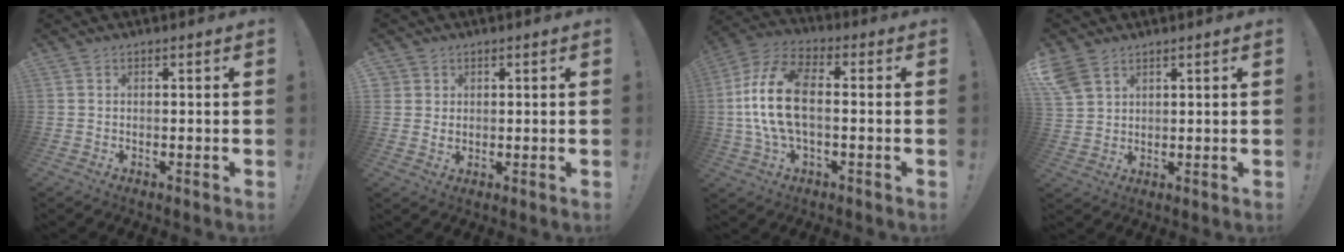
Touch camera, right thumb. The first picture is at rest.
{"total": 2.6, "force": [1.5, 2.0, 0.5], "torque": [-0.014, -0.005, 0.029]}
{"total": 15.6, "force": [-0.2, 8.2, 13.3], "torque": [-0.272, 0.008, -0.003]}
{"total": 5.8, "force": [3.8, 3.6, 2.6], "torque": [-0.064, -0.011, 0.077]}